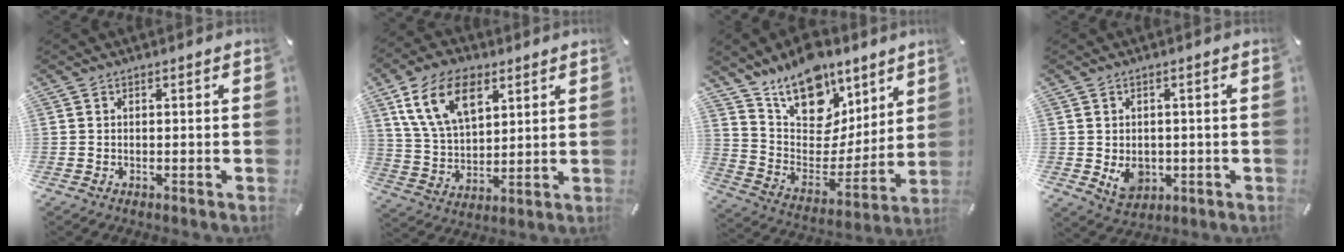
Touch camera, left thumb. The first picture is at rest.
{"total": 14.1, "force": [7.0, 8.6, 8.7], "torque": [-0.193, -0.008, 0.129]}
{"total": 16.1, "force": [11.9, 9.6, 4.9], "torque": [-0.076, -0.104, 0.218]}
{"total": 6.1, "force": [-0.7, 5.1, 3.3], "torque": [-0.036, -0.005, -0.011]}